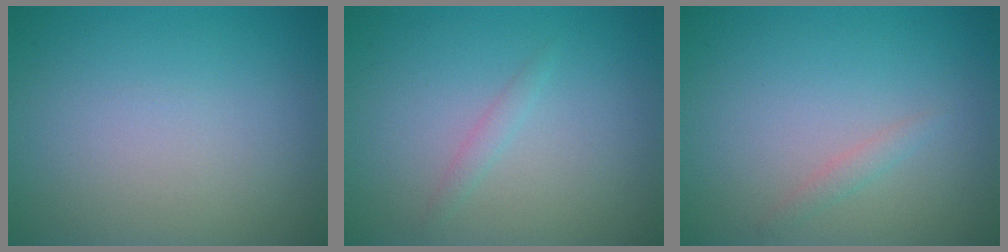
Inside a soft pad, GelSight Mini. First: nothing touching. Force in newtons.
{"total": 0.9, "press": 0.8, "slide": 0.0}
{"total": 0.9, "press": 0.9, "slide": 0.1}